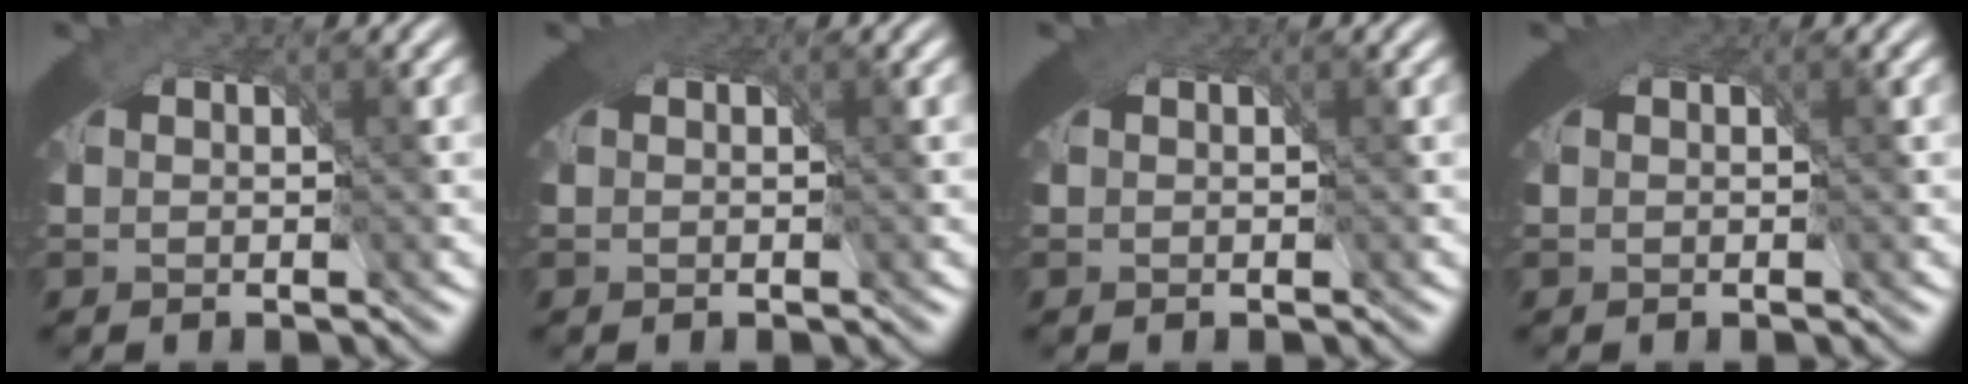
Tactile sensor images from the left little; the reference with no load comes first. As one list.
[{"total": 2.0, "force": [1.0, 1.1, 1.3], "torque": [-0.024, -0.006, 0.016]}, {"total": 0.9, "force": [0.5, 0.6, 0.5], "torque": [-0.009, -0.002, 0.007]}, {"total": 1.6, "force": [0.8, 1.0, 0.9], "torque": [-0.018, -0.003, 0.013]}]